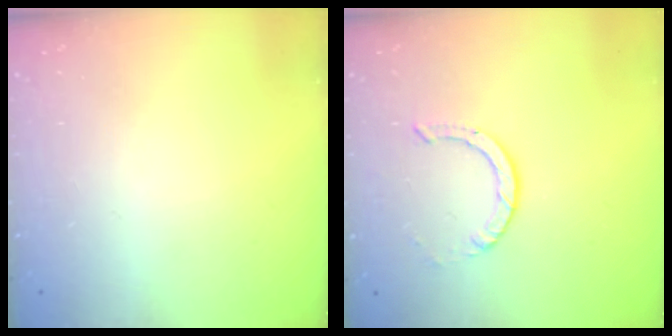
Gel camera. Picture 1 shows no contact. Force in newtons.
{"total": 2.2, "press": 2.2, "slide": 0.2}